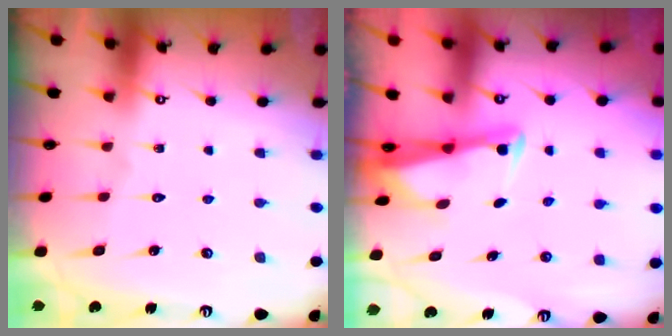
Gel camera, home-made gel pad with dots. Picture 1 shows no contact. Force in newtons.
{"total": 2.4, "press": 2.4, "slide": 0.5}